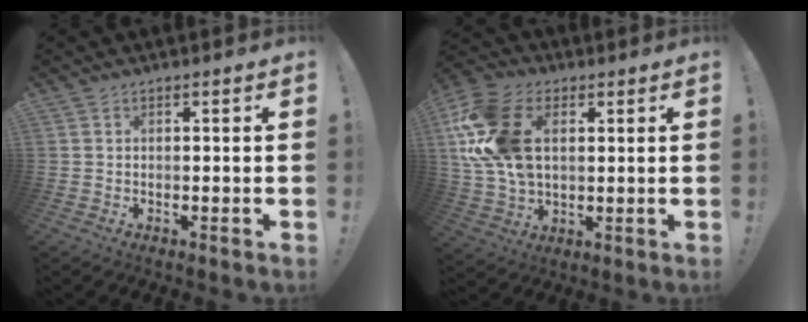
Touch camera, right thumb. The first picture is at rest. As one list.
[{"total": 19.6, "force": [4.7, 13.3, 13.5], "torque": [-0.270, -0.007, 0.087]}]